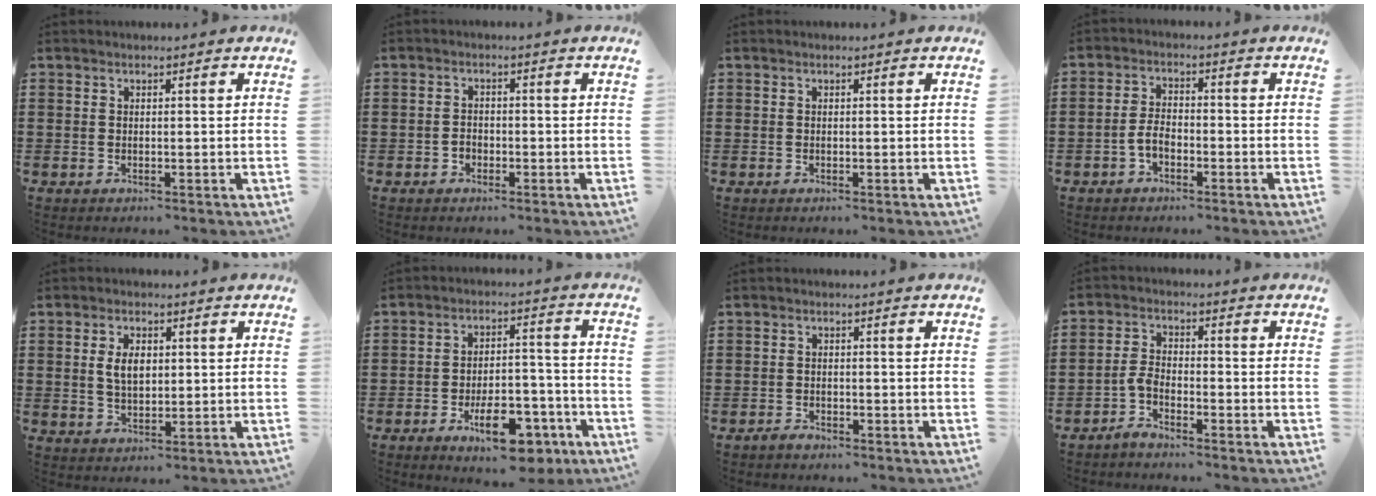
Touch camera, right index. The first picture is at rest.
{"total": 1.4, "force": [-0.7, 1.0, 0.6], "torque": [-0.014, -0.001, -0.015]}
{"total": 0.0}
{"total": 3.4, "force": [-1.7, 1.7, 2.5], "torque": [-0.060, 0.000, -0.037]}
{"total": 4.2, "force": [0.7, 2.5, 3.4], "torque": [-0.063, 0.008, 0.009]}
{"total": 10.3, "force": [-6.2, 4.1, 7.1], "torque": [-0.109, 0.019, -0.107]}
{"total": 1.3, "force": [-1.2, 0.5, 0.3], "torque": [-0.010, -0.001, -0.024]}
{"total": 3.1, "force": [-2.4, 1.1, 1.6], "torque": [-0.046, 0.005, -0.054]}